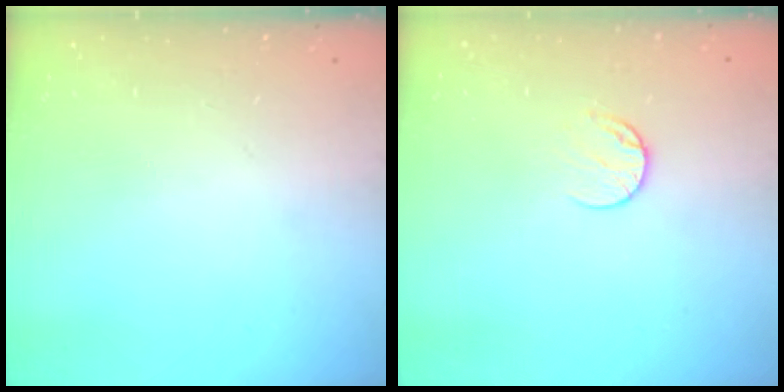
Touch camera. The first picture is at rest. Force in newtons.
{"total": 6.5, "press": 6.4, "slide": 0.7}